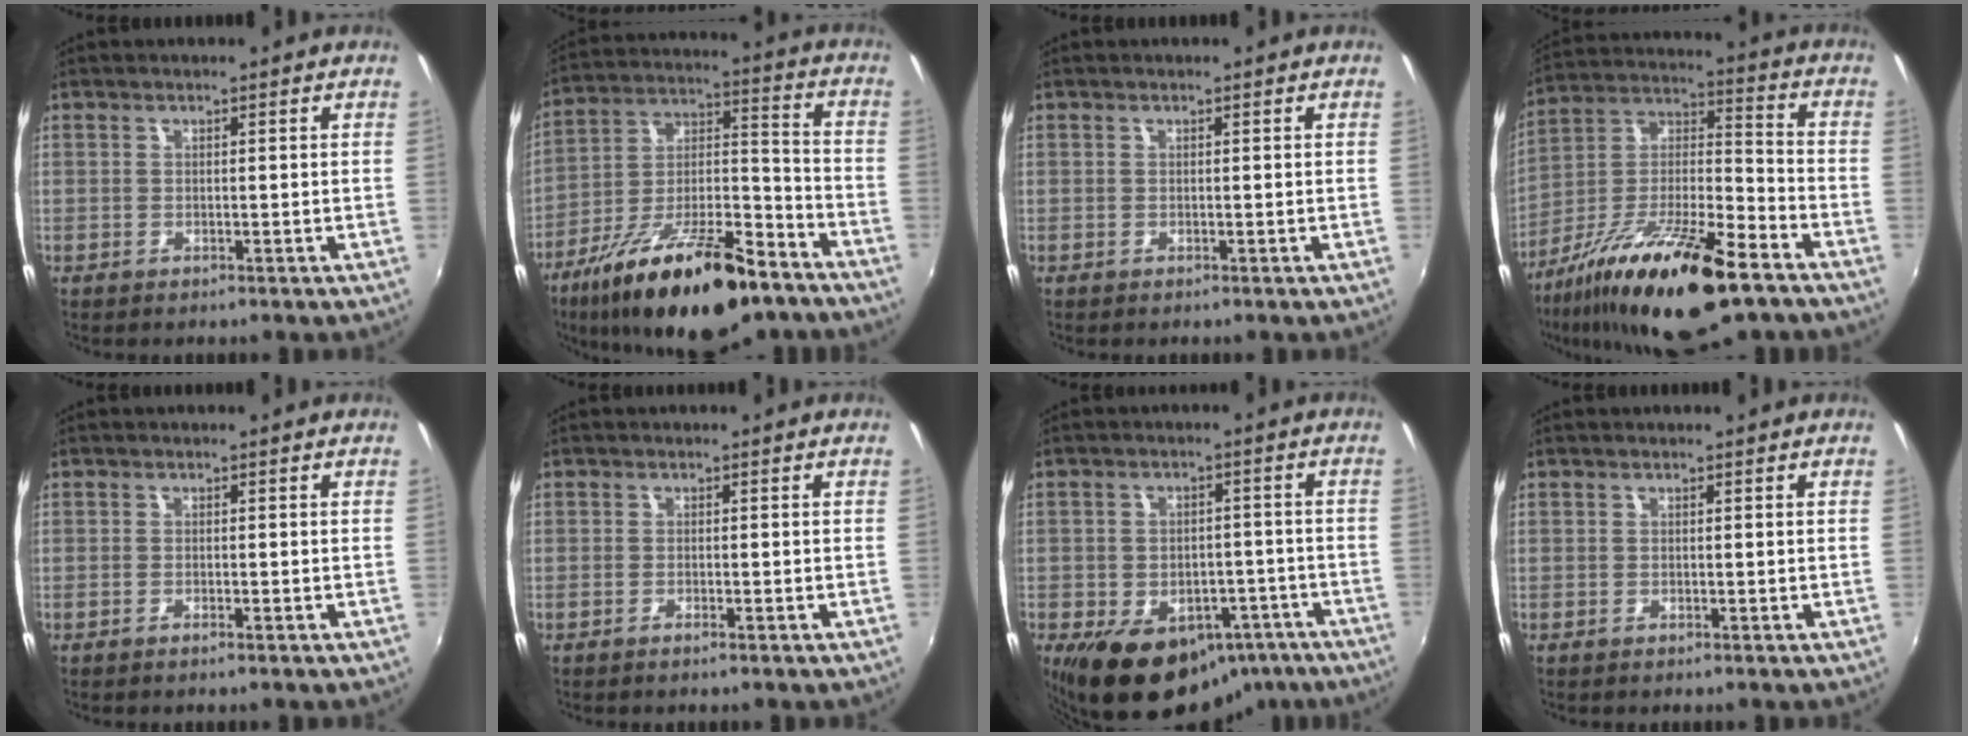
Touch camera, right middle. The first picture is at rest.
{"total": 24.4, "force": [-16.0, 8.1, 16.6], "torque": [-0.288, -0.017, -0.254]}
{"total": 0.0}
{"total": 22.4, "force": [-13.8, 4.9, 16.9], "torque": [-0.301, -0.023, -0.249]}
{"total": 0.8, "force": [-0.6, 0.0, 0.5], "torque": [-0.009, -0.003, -0.012]}
{"total": 1.1, "force": [-0.8, 0.0, 0.7], "torque": [-0.015, -0.003, -0.016]}
{"total": 18.1, "force": [-10.6, 11.5, 9.1], "torque": [-0.183, 0.001, -0.130]}
{"total": 0.0}